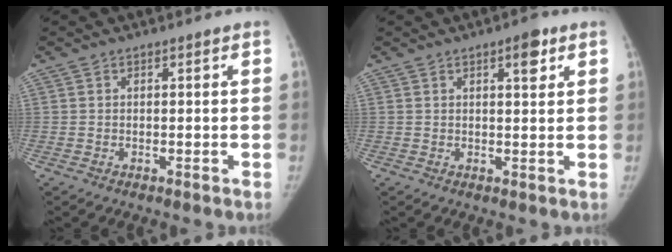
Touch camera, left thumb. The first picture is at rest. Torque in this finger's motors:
{"motor_torque": [0.18, -0.06, 0.34, -0.22, 0.12]}